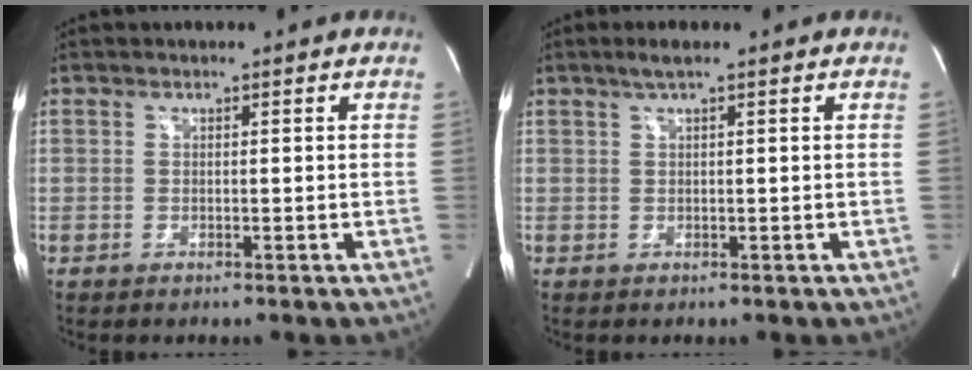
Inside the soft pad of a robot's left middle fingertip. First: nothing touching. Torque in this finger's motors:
{"motor_torque": [0.15, -0.07, 0.17, 0.05]}